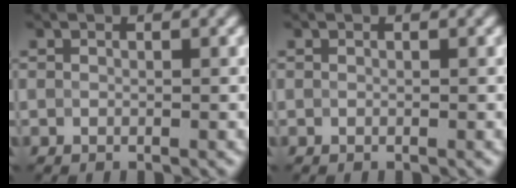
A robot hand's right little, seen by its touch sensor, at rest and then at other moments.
{"total": 0.0}